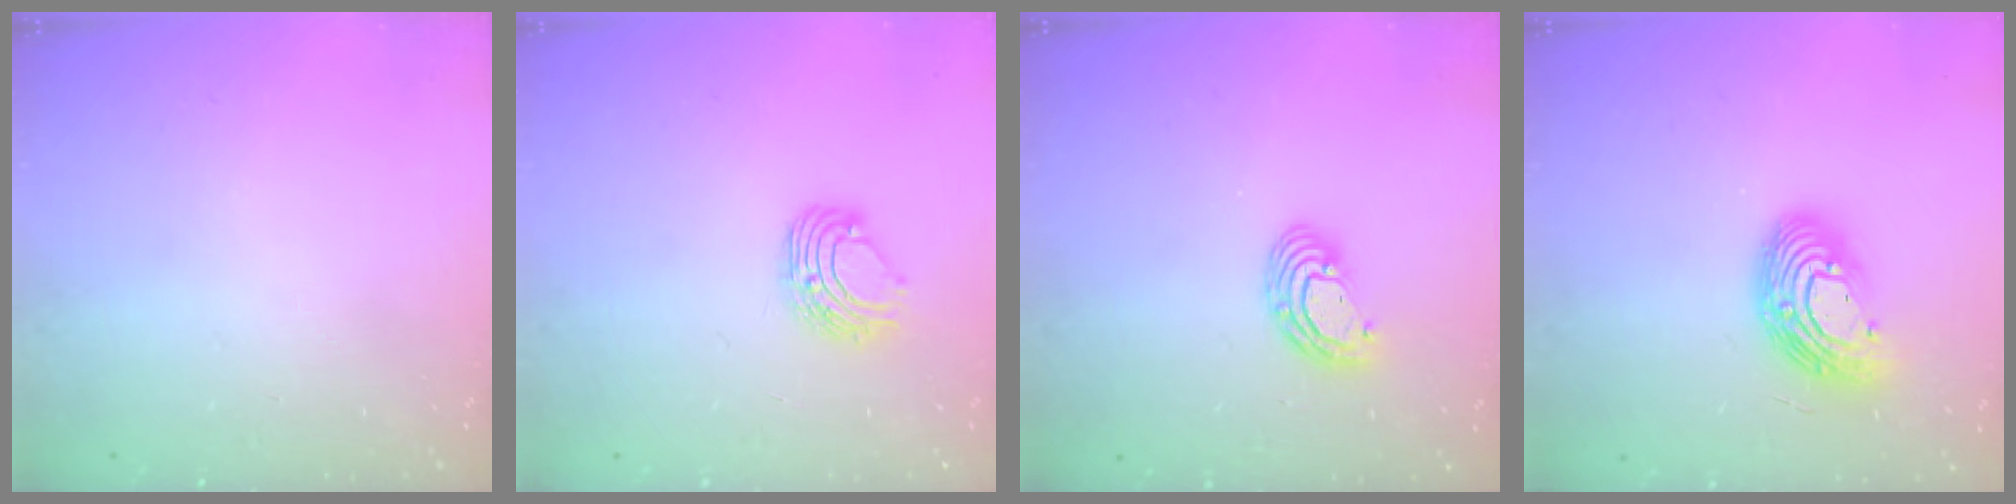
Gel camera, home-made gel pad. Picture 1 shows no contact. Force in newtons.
{"total": 7.5, "press": 7.5, "slide": 0.7}
{"total": 7.8, "press": 7.7, "slide": 1.2}
{"total": 12.9, "press": 12.9, "slide": 1.2}